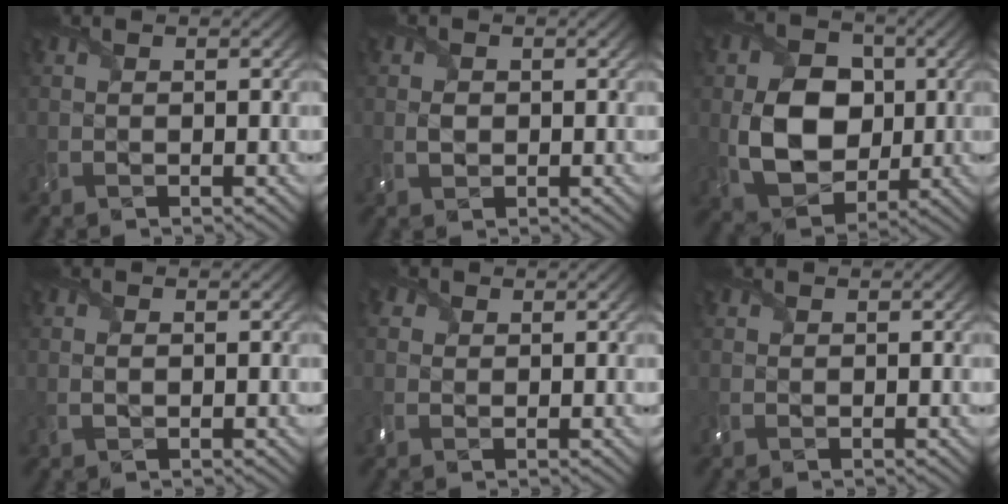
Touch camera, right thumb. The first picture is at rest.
{"total": 1.5, "force": [0.0, 1.3, 0.8], "torque": [-0.023, -0.003, -0.002]}
{"total": 10.2, "force": [-0.1, 7.7, 6.6], "torque": [-0.146, -0.008, -0.002]}
{"total": 0.9, "force": [0.0, 0.6, 0.7], "torque": [-0.019, -0.002, 0.002]}
{"total": 2.0, "force": [0.7, 1.7, 0.6], "torque": [-0.019, 0.003, 0.008]}
{"total": 0.6, "force": [0.4, 0.4, 0.1], "torque": [-0.005, 0.003, 0.006]}